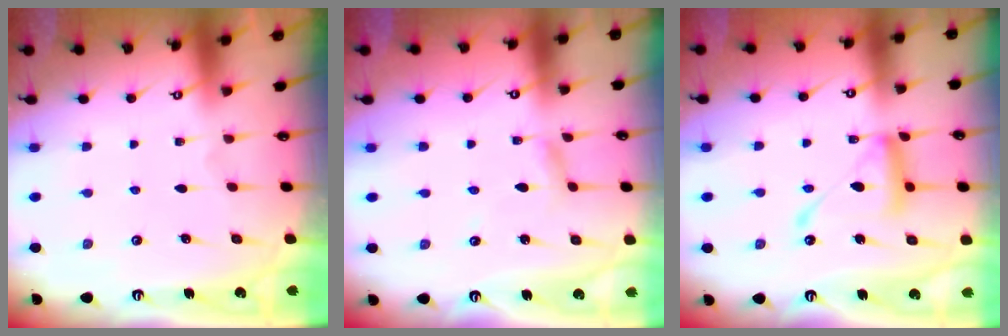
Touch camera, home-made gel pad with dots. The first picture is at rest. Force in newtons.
{"total": 2.6, "press": 2.6, "slide": 0.2}
{"total": 14.8, "press": 14.8, "slide": 1.3}